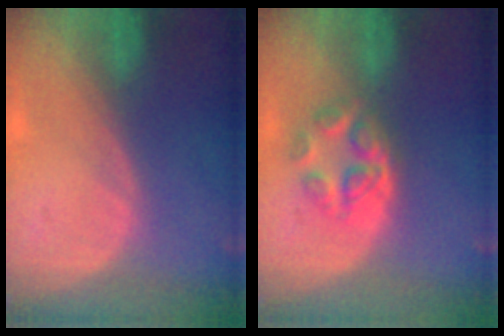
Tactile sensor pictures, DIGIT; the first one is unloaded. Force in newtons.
{"total": 5.6, "press": 5.0, "slide": 2.5}